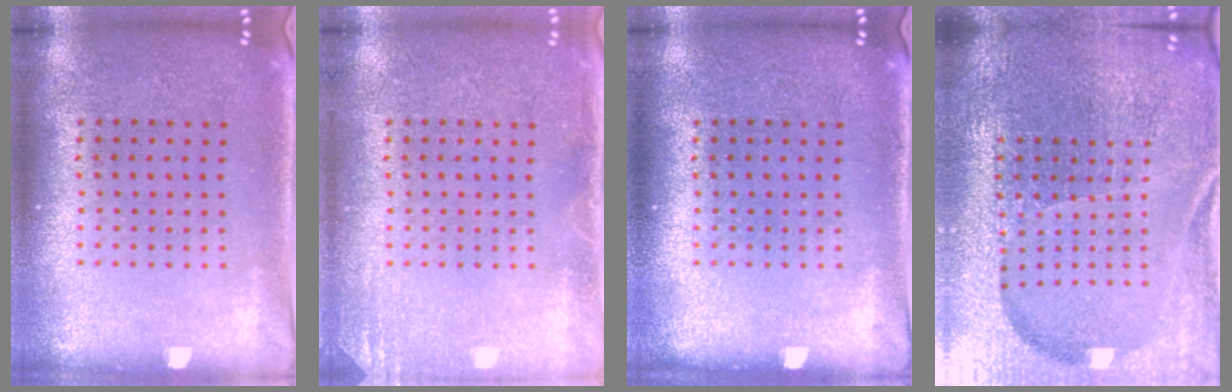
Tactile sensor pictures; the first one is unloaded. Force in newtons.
{"total": 1.5, "press": 1.4, "slide": 0.2}
{"total": 0.0}
{"total": 5.2, "press": 4.8, "slide": 2.0}